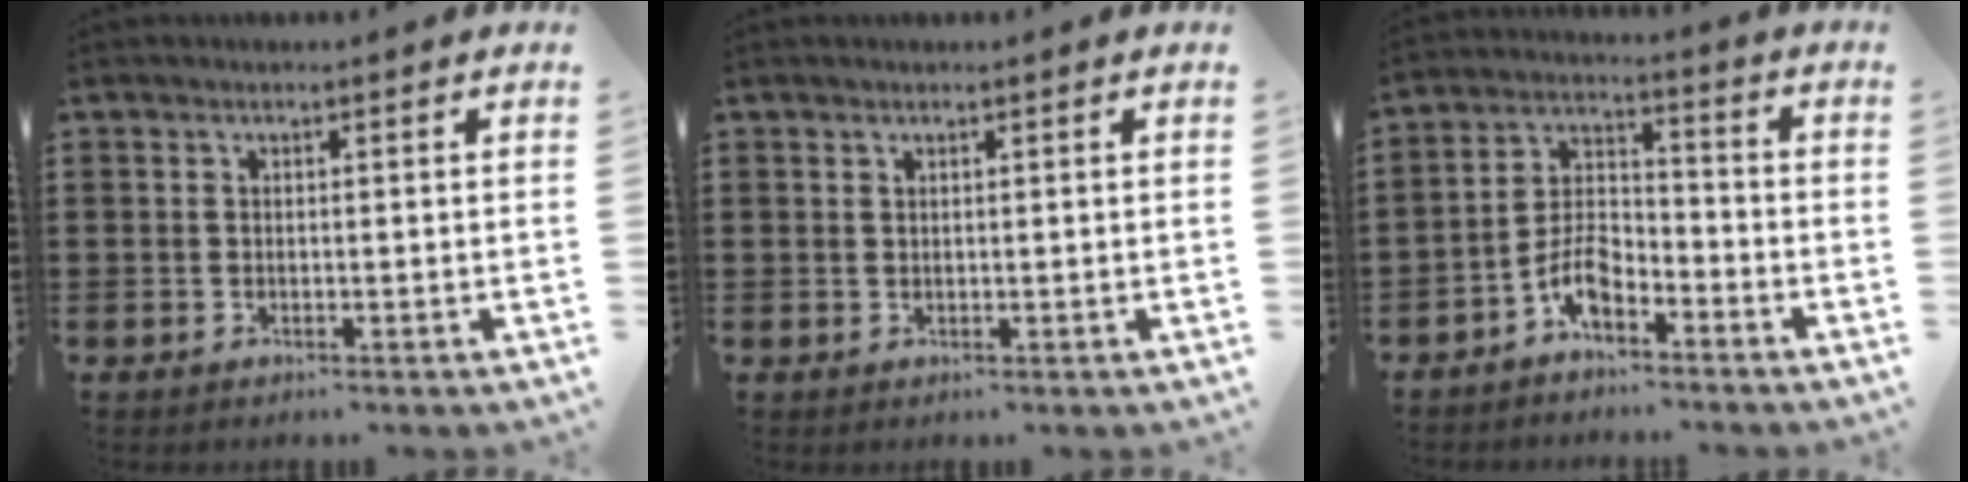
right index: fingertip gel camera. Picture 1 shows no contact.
{"total": 0.6, "force": [0.5, 0.3, 0.2], "torque": [-0.005, 0.002, 0.009]}
{"total": 6.1, "force": [-3.8, 2.8, 3.8], "torque": [-0.086, 0.009, -0.075]}